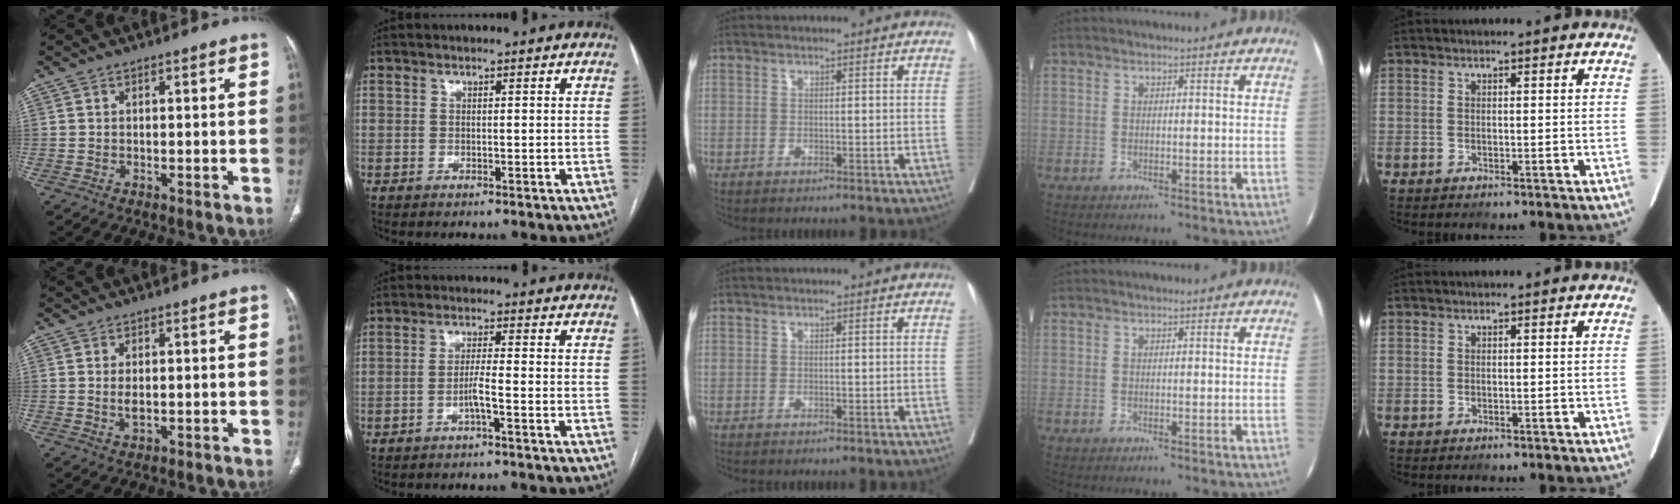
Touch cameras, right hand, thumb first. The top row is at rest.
{"thumb": {"total": 2.3, "force": [0.2, 1.2, 2.0], "torque": [-0.039, -0.006, 0.006]}, "index": {"total": 2.9, "force": [-1.3, -0.4, 2.5], "torque": [-0.048, 0.000, -0.027]}}